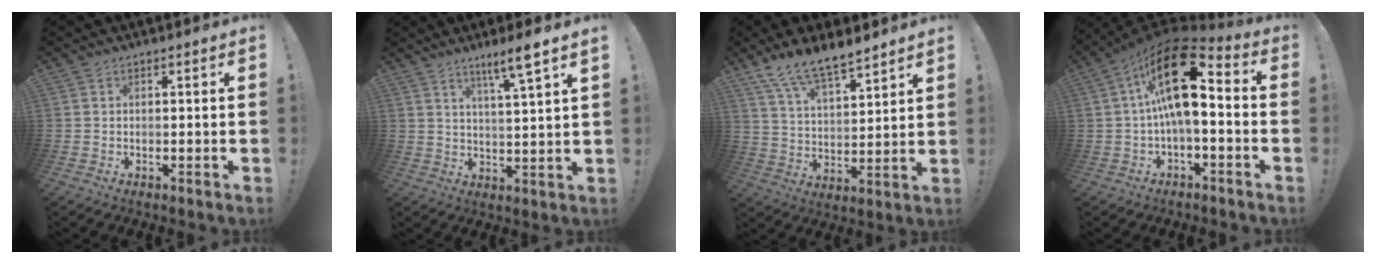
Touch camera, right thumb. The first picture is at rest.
{"total": 7.6, "force": [5.1, -0.5, 5.6], "torque": [-0.089, -0.030, 0.080]}
{"total": 11.3, "force": [9.6, 3.1, 5.0], "torque": [-0.097, -0.067, 0.177]}
{"total": 20.5, "force": [4.0, 9.0, 18.0], "torque": [-0.299, -0.015, 0.071]}